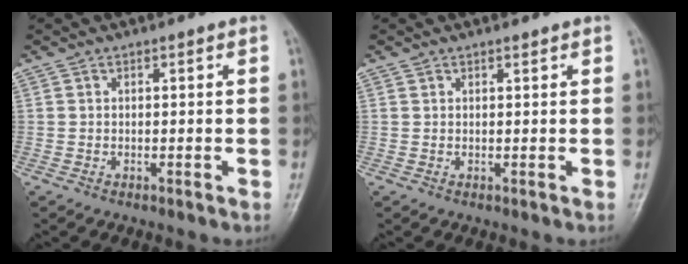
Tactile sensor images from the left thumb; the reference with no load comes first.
{"total": 0.6, "force": [0.6, 0.2, 0.1], "torque": [-0.003, -0.005, 0.009]}